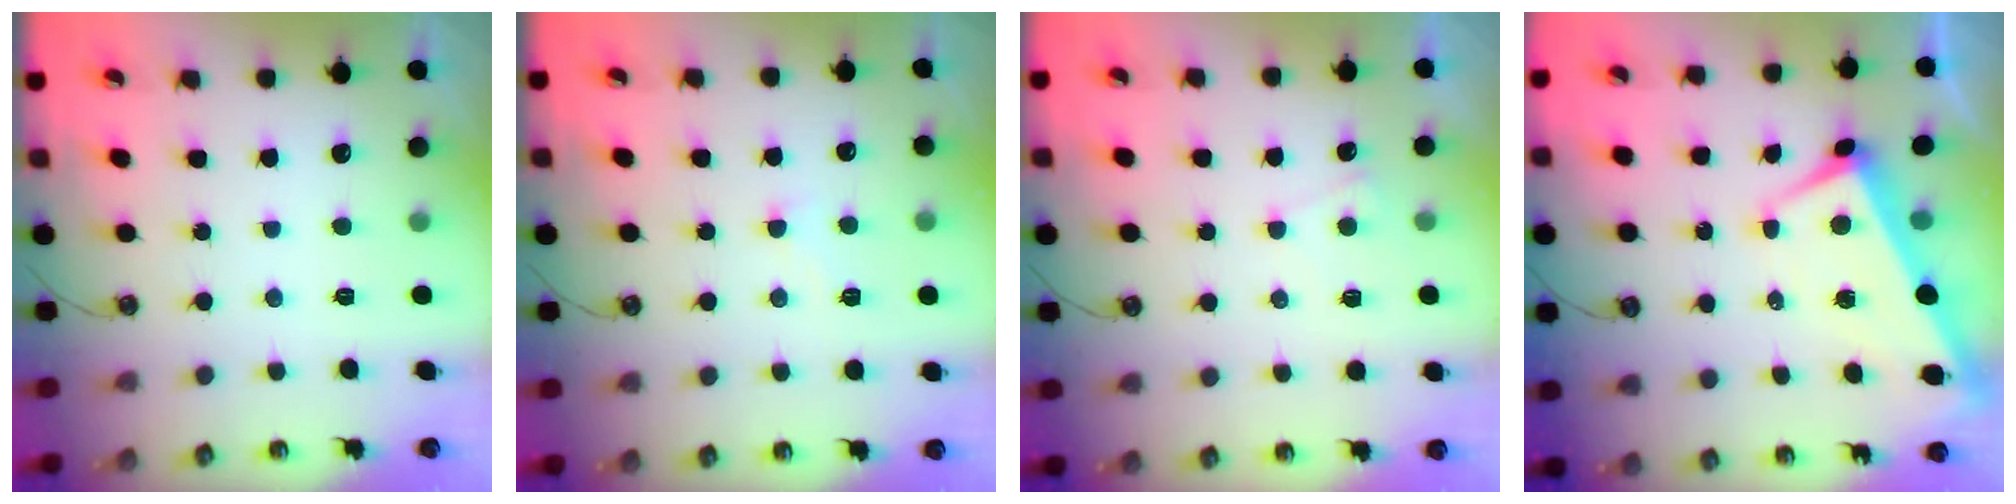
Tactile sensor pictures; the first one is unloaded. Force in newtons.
{"total": 0.9, "press": 0.7, "slide": 0.5}
{"total": 2.4, "press": 2.4, "slide": 0.3}
{"total": 1.6, "press": 1.2, "slide": 0.9}